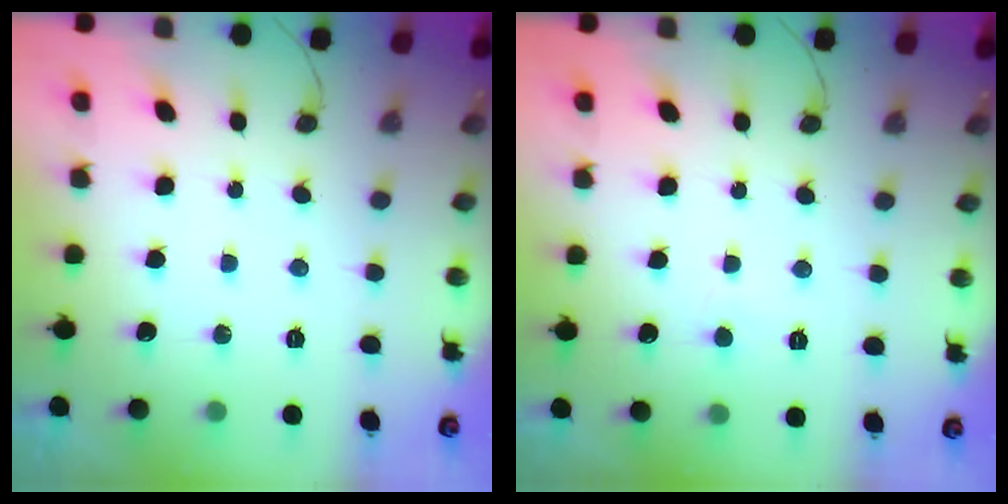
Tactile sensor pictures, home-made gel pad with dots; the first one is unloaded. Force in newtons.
{"total": 2.8, "press": 2.8, "slide": 0.3}